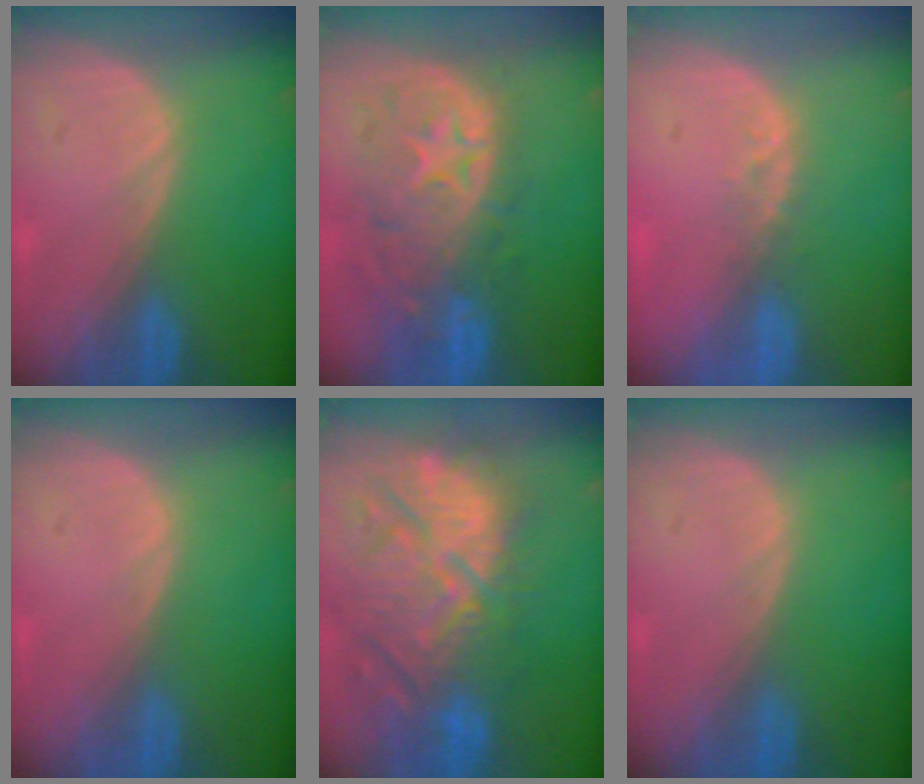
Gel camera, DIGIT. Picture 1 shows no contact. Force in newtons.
{"total": 11.1, "press": 9.8, "slide": 5.2}
{"total": 2.1, "press": 1.8, "slide": 1.1}
{"total": 0.0}
{"total": 13.1, "press": 12.3, "slide": 4.5}
{"total": 0.0}